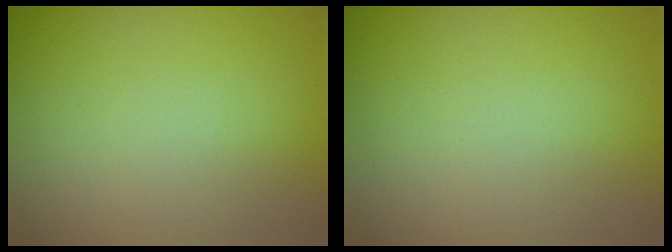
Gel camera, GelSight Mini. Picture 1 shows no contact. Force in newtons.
{"total": 0.0}